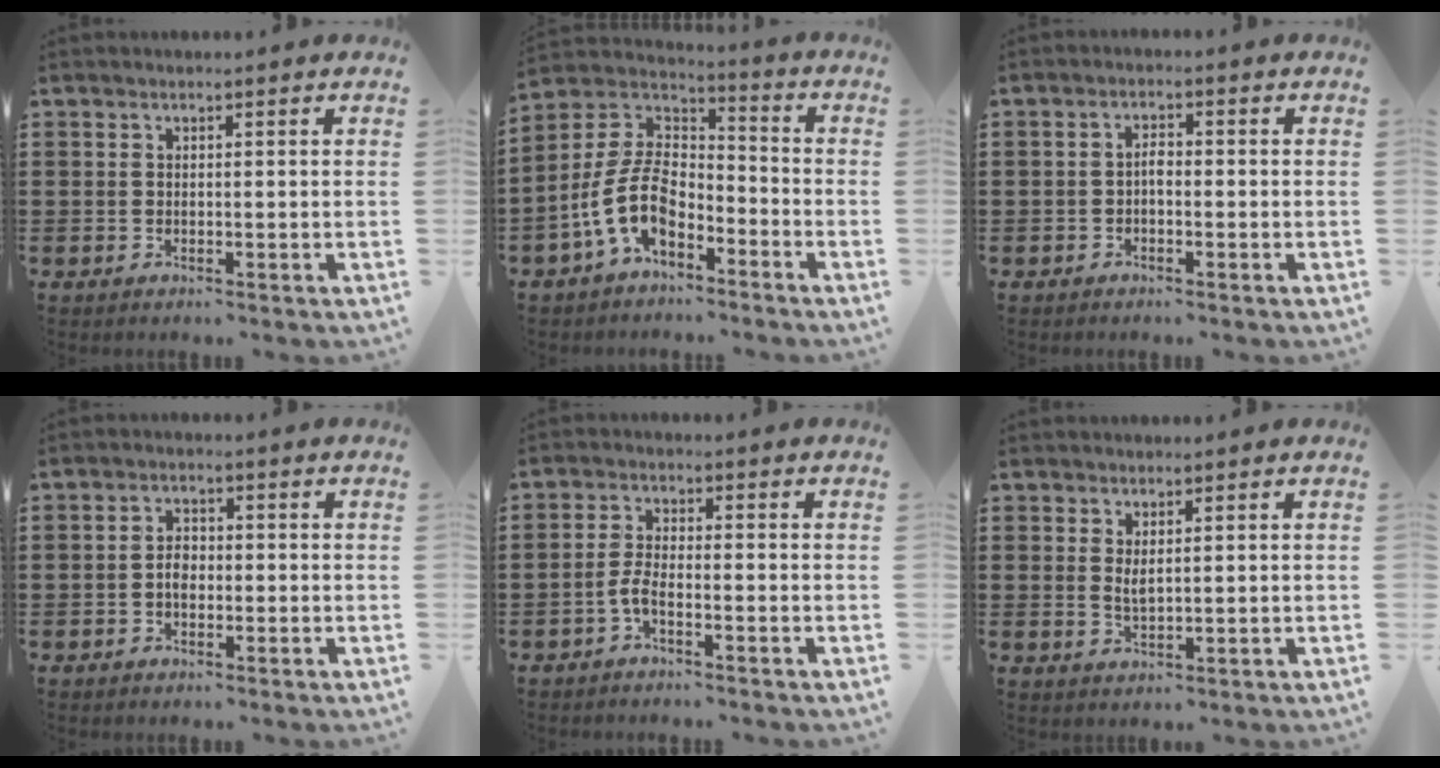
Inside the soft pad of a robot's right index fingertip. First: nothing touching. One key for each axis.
{"total": 10.3, "fx": -4.9, "fy": 5.6, "fz": 7.1, "tx": -0.176, "ty": -0.006, "tz": -0.102}
{"total": 1.5, "fx": -0.6, "fy": 0.7, "fz": 1.2, "tx": -0.025, "ty": 0.004, "tz": -0.012}
{"total": 2.3, "fx": -0.4, "fy": 1.8, "fz": 1.5, "tx": -0.029, "ty": 0.007, "tz": -0.009}
{"total": 3.0, "fx": -1.5, "fy": 0.7, "fz": 2.4, "tx": -0.066, "ty": -0.004, "tz": -0.034}
{"total": 2.0, "fx": 1.2, "fy": 0.5, "fz": 1.5, "tx": -0.031, "ty": 0.002, "tz": 0.021}